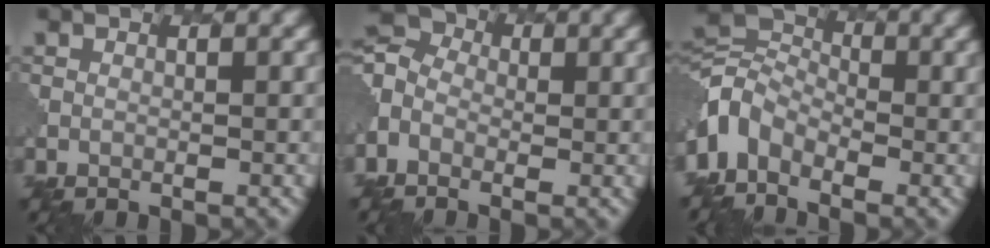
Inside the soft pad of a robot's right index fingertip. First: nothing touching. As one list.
[{"total": 4.6, "force": [-1.2, 3.5, 2.8], "torque": [-0.069, 0.003, -0.027]}, {"total": 5.2, "force": [-2.6, 3.4, 2.9], "torque": [-0.057, 0.007, -0.073]}]